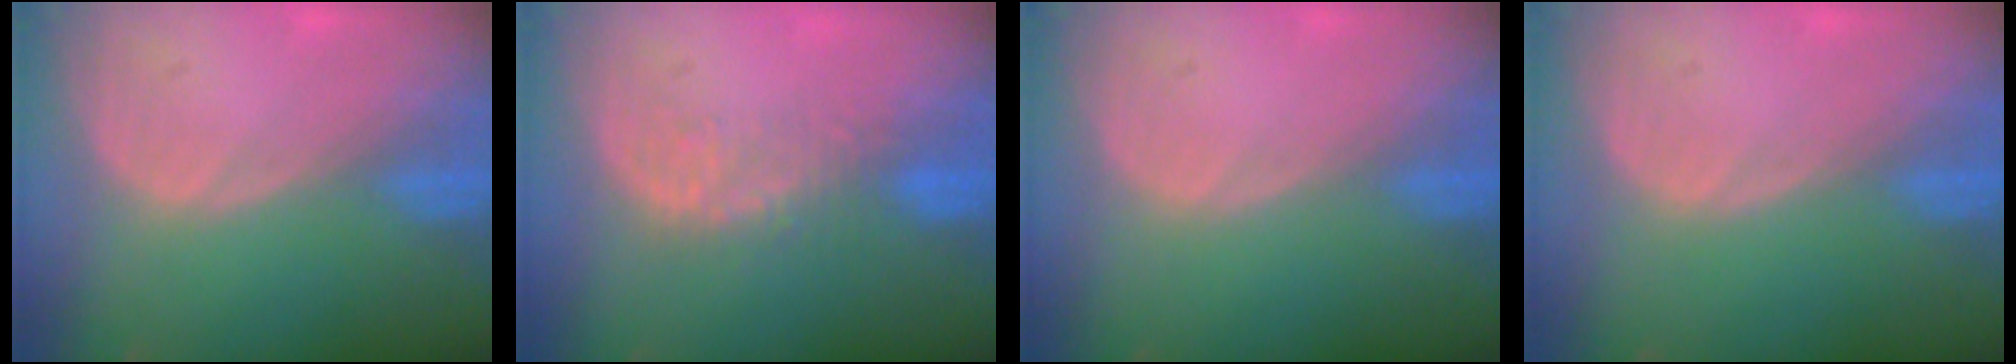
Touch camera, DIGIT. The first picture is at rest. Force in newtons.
{"total": 4.3, "press": 4.0, "slide": 1.6}
{"total": 0.0}
{"total": 0.0}